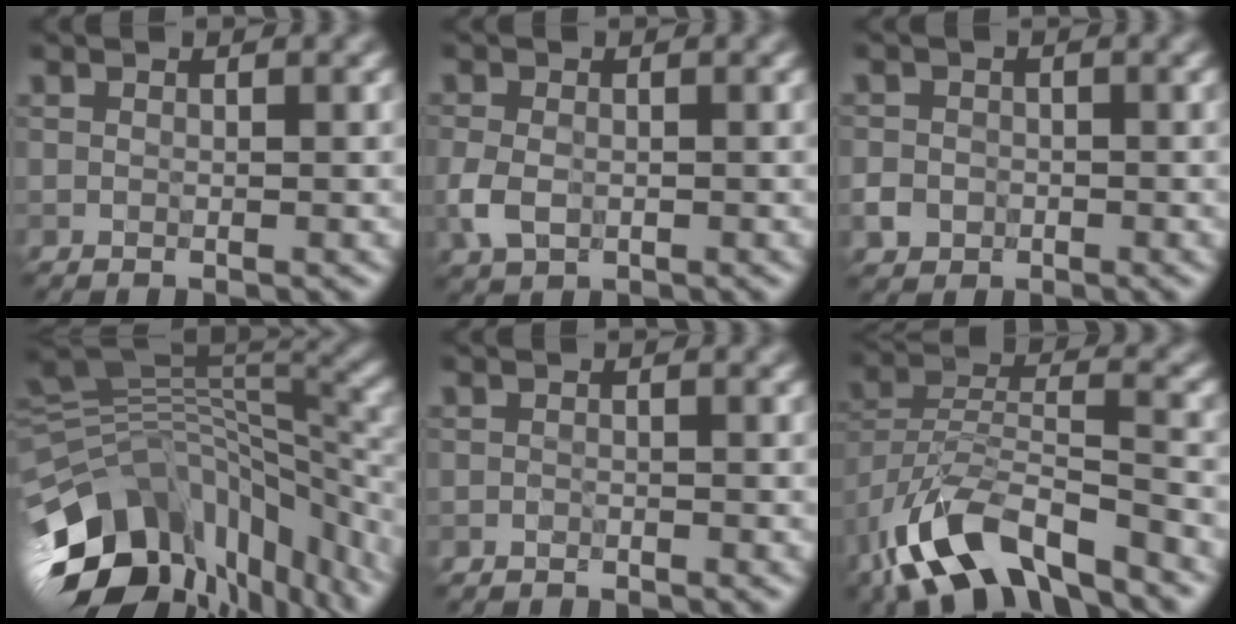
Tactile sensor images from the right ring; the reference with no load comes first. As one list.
[{"total": 2.8, "force": [-0.7, 2.0, 1.9], "torque": [-0.047, -0.007, -0.015]}, {"total": 1.9, "force": [-0.7, 1.7, 0.5], "torque": [-0.002, -0.002, -0.014]}, {"total": 15.0, "force": [-7.3, 8.3, 10.1], "torque": [-0.196, 0.000, -0.113]}, {"total": 0.7, "force": [-0.7, 0.2, 0.0], "torque": [0.002, -0.002, -0.013]}, {"total": 9.9, "force": [-6.7, 3.9, 6.2], "torque": [-0.114, -0.003, -0.130]}]